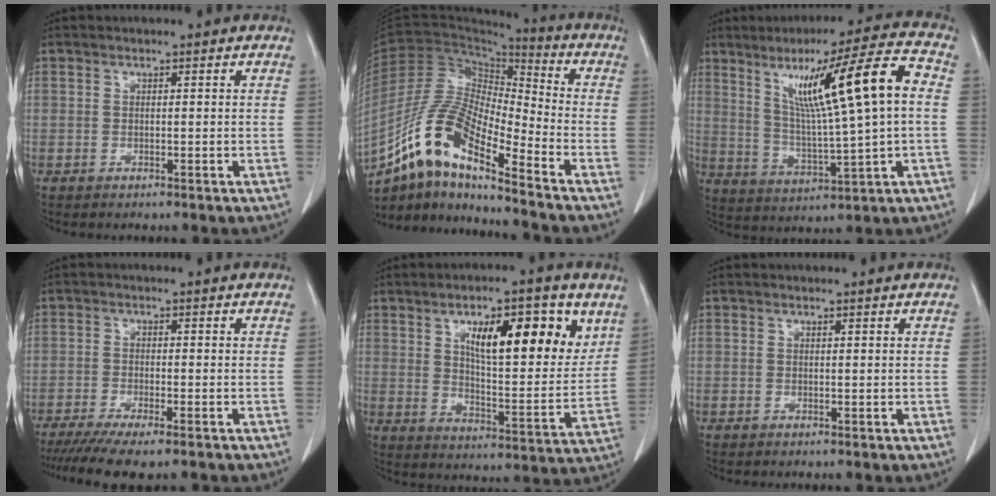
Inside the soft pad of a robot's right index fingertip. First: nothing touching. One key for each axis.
{"total": 14.6, "fx": -10.1, "fy": 2.4, "fz": 10.2, "tx": -0.211, "ty": 0.006, "tz": -0.186}
{"total": 16.1, "fx": 3.5, "fy": 0.2, "fz": 15.7, "tx": -0.255, "ty": 0.017, "tz": 0.061}
{"total": 10.1, "fx": -8.2, "fy": 1.1, "fz": 5.8, "tx": -0.080, "ty": -0.019, "tz": -0.126}
{"total": 16.5, "fx": 7.6, "fy": 4.9, "fz": 13.8, "tx": -0.200, "ty": 0.001, "tz": 0.120}
{"total": 0.0}